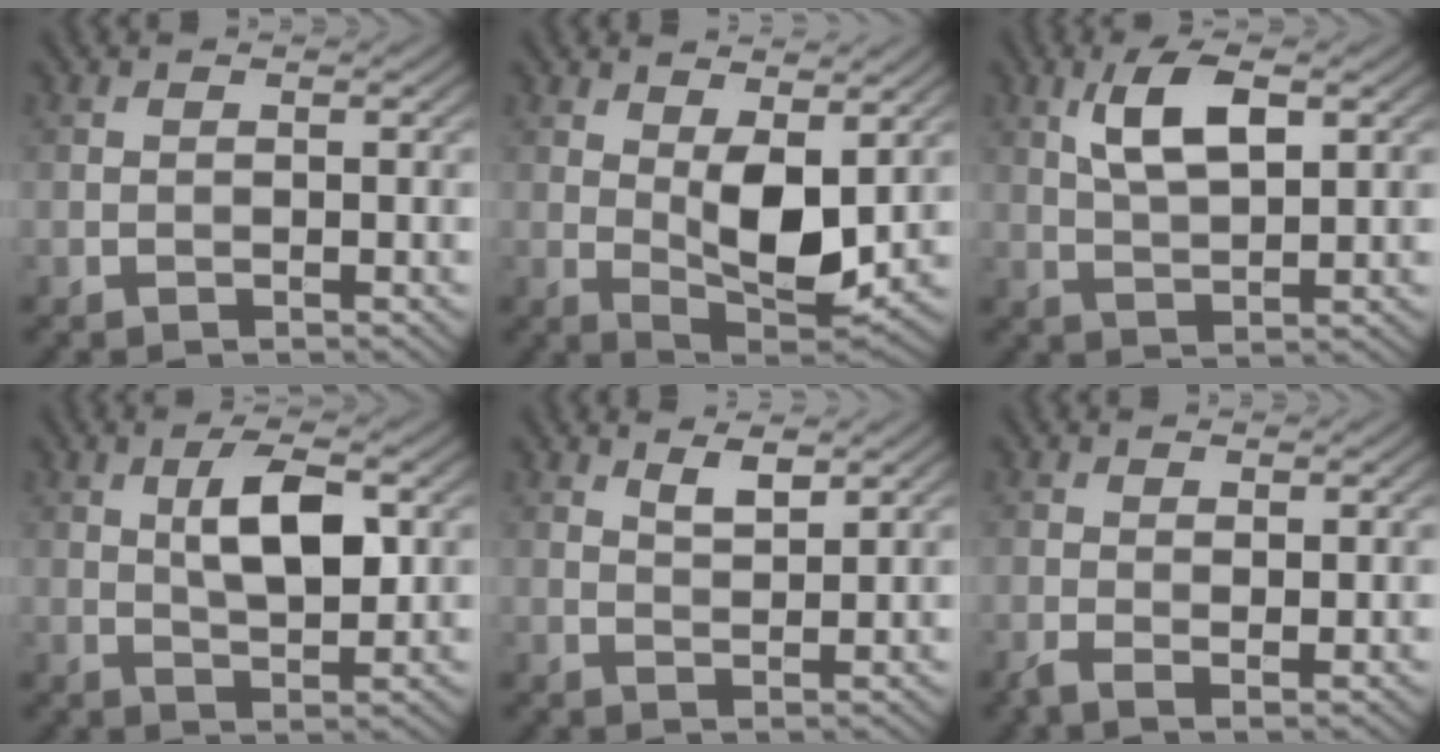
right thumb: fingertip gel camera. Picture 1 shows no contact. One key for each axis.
{"total": 7.6, "fx": 1.5, "fy": 3.5, "fz": 6.6, "tx": -0.119, "ty": -0.007, "tz": 0.031}
{"total": 6.1, "fx": 2.4, "fy": 2.2, "fz": 5.2, "tx": -0.108, "ty": 0.001, "tz": 0.044}
{"total": 6.6, "fx": 1.6, "fy": 2.6, "fz": 5.8, "tx": -0.103, "ty": 0.003, "tz": 0.029}
{"total": 2.6, "fx": 1.9, "fy": 0.6, "fz": 1.7, "tx": -0.033, "ty": -0.003, "tz": 0.040}
{"total": 1.8, "fx": -0.1, "fy": 0.7, "fz": 1.7, "tx": -0.041, "ty": -0.003, "tz": -0.003}